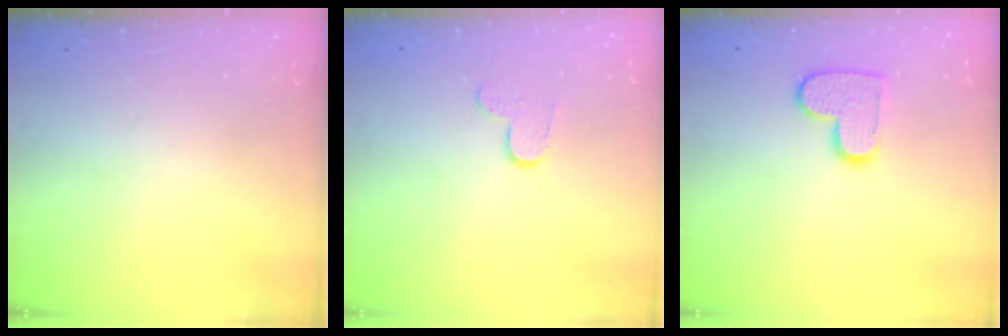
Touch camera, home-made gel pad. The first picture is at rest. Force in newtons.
{"total": 5.5, "press": 5.5, "slide": 0.5}
{"total": 10.4, "press": 10.4, "slide": 0.6}